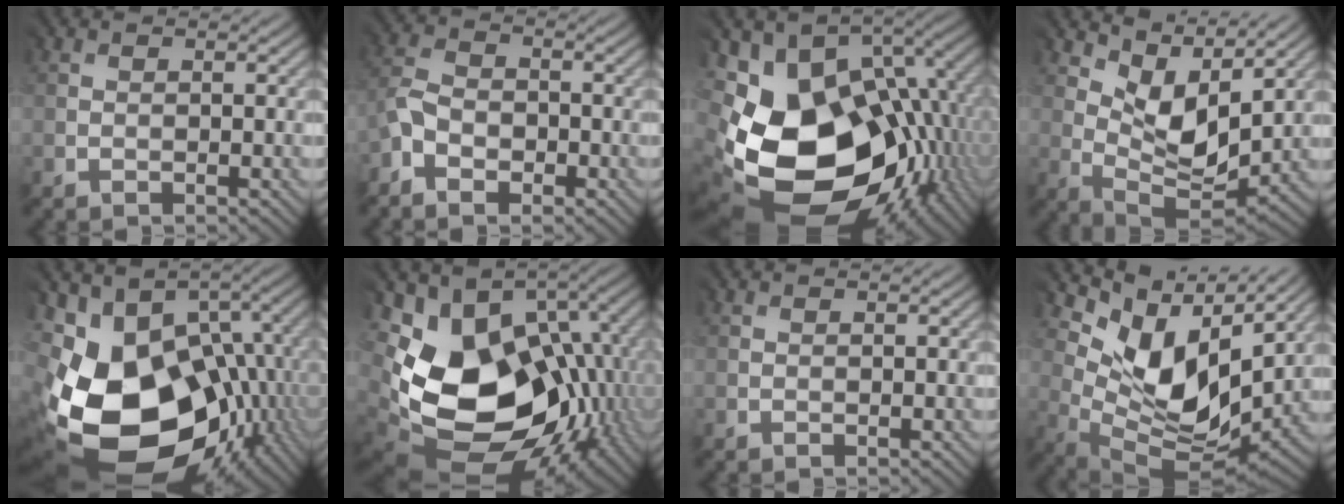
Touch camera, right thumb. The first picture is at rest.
{"total": 4.7, "force": [-2.6, 3.3, 2.0], "torque": [-0.051, -0.006, -0.057]}
{"total": 19.3, "force": [-2.6, 14.0, 13.0], "torque": [-0.282, -0.052, -0.014]}
{"total": 9.0, "force": [5.6, 4.2, 5.7], "torque": [-0.122, -0.003, 0.102]}
{"total": 19.0, "force": [-4.4, 14.1, 12.0], "torque": [-0.256, -0.054, -0.050]}
{"total": 18.8, "force": [-0.7, 13.9, 12.5], "torque": [-0.229, -0.038, 0.027]}
{"total": 0.0}
{"total": 10.9, "force": [5.0, 6.3, 7.3], "torque": [-0.141, -0.002, 0.100]}